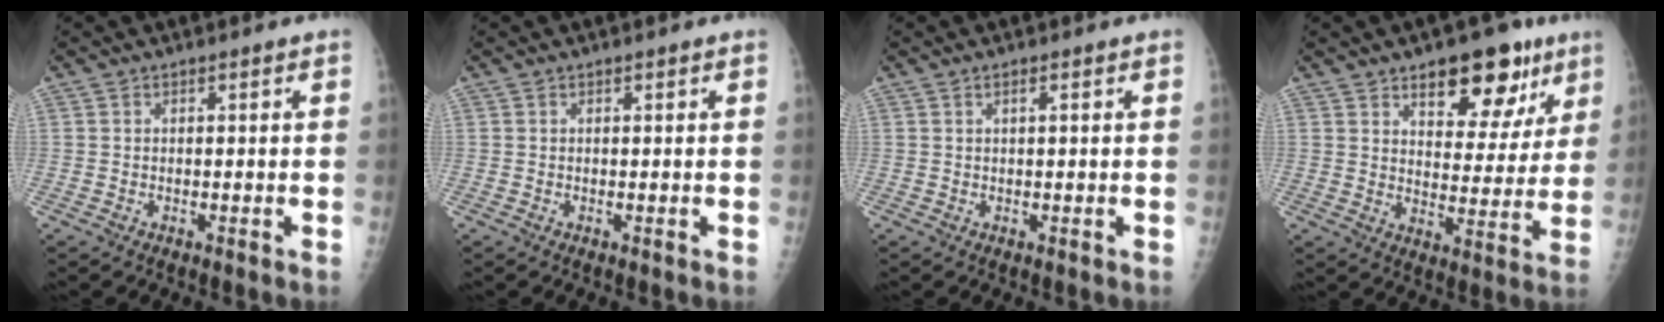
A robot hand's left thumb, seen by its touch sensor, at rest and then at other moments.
{"total": 0.0}
{"total": 0.9, "force": [0.4, 0.1, 0.8], "torque": [-0.016, 0.005, 0.006]}
{"total": 15.2, "force": [8.9, 7.5, 9.7], "torque": [-0.071, -0.042, 0.126]}